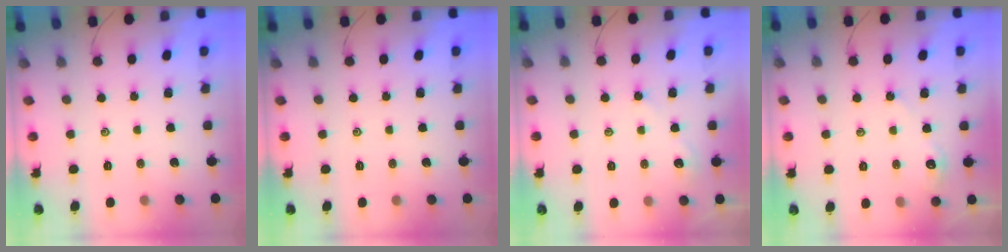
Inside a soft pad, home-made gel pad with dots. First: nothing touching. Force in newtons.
{"total": 0.0}
{"total": 1.4, "press": 1.3, "slide": 0.4}
{"total": 3.1, "press": 3.1, "slide": 0.5}